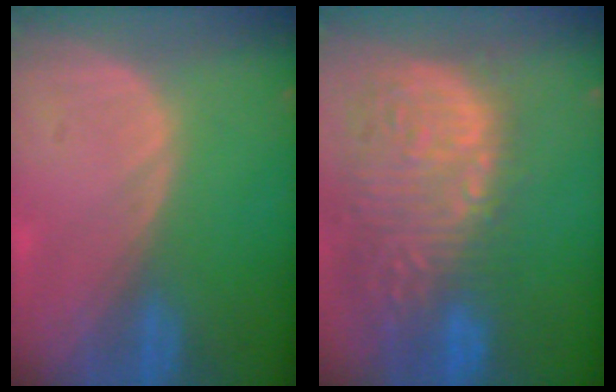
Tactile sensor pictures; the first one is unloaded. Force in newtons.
{"total": 15.3, "press": 12.6, "slide": 8.7}